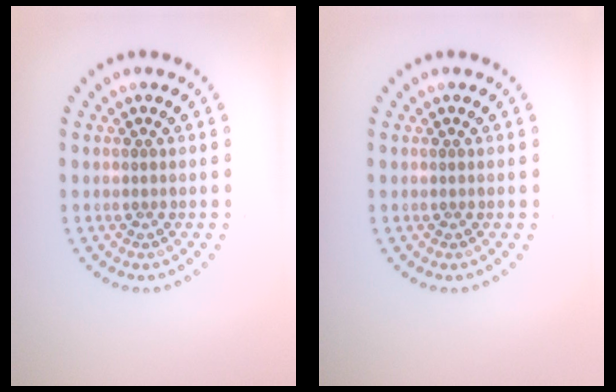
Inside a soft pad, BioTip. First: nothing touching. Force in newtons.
{"total": 0.0}